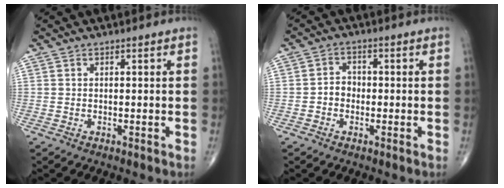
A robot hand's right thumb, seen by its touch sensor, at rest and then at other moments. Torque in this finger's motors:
{"motor_torque": [-0.01, -0.02, 0.16, -0.07, 0.03]}